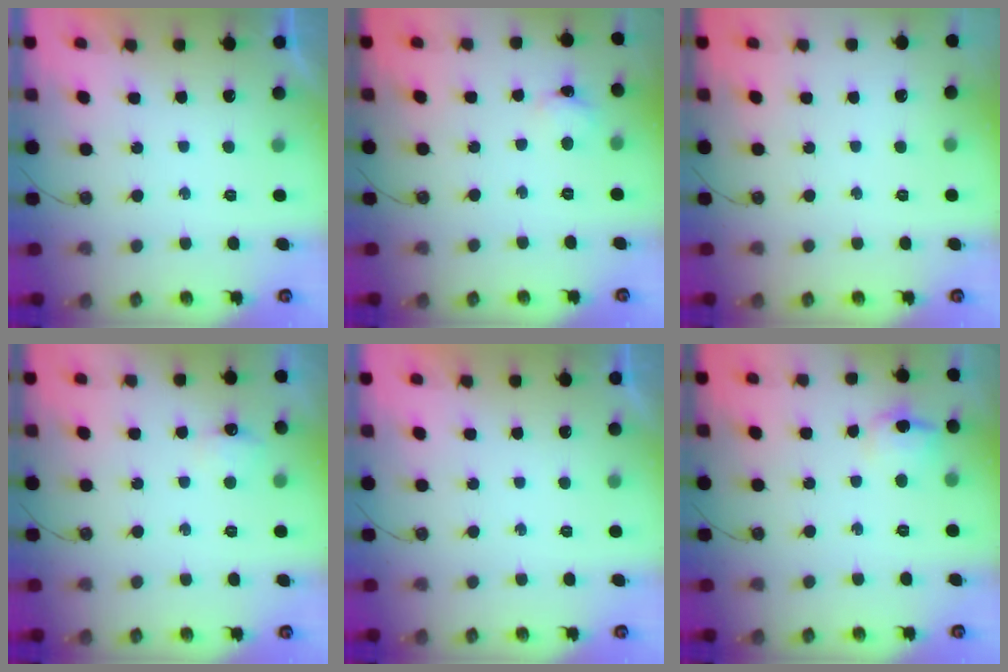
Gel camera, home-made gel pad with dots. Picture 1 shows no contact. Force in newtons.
{"total": 3.0, "press": 3.0, "slide": 0.4}
{"total": 0.0}
{"total": 5.5, "press": 5.4, "slide": 0.9}
{"total": 0.0}
{"total": 8.5, "press": 8.4, "slide": 1.2}